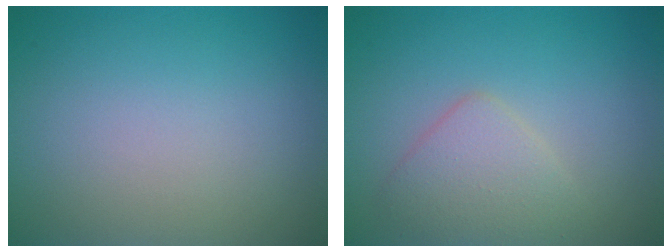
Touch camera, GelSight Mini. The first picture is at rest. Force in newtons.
{"total": 3.0, "press": 3.0, "slide": 0.1}